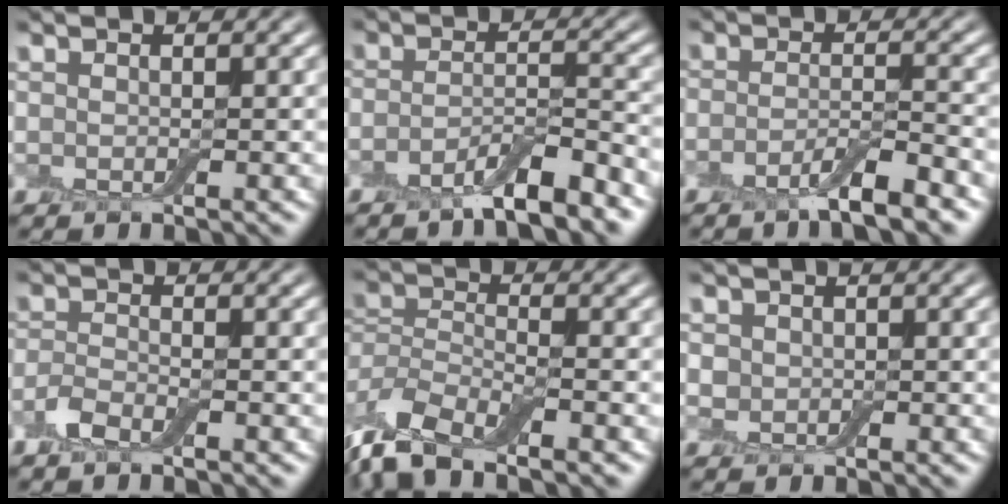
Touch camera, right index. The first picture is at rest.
{"total": 5.0, "force": [-3.5, 1.0, 3.4], "torque": [-0.056, 0.002, -0.065]}
{"total": 3.9, "force": [-2.5, 0.7, 2.9], "torque": [-0.051, 0.001, -0.056]}
{"total": 2.2, "force": [-1.4, 0.9, 1.4], "torque": [-0.034, 0.000, -0.034]}
{"total": 7.9, "force": [-5.7, 2.9, 4.6], "torque": [-0.088, -0.002, -0.118]}
{"total": 1.4, "force": [0.0, 1.3, 0.4], "torque": [-0.004, 0.000, -0.003]}